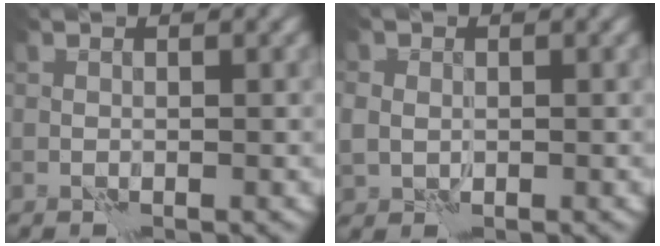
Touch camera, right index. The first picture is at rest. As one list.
[{"total": 2.1, "force": [0.1, 1.8, 1.0], "torque": [-0.018, -0.003, 0.003]}]